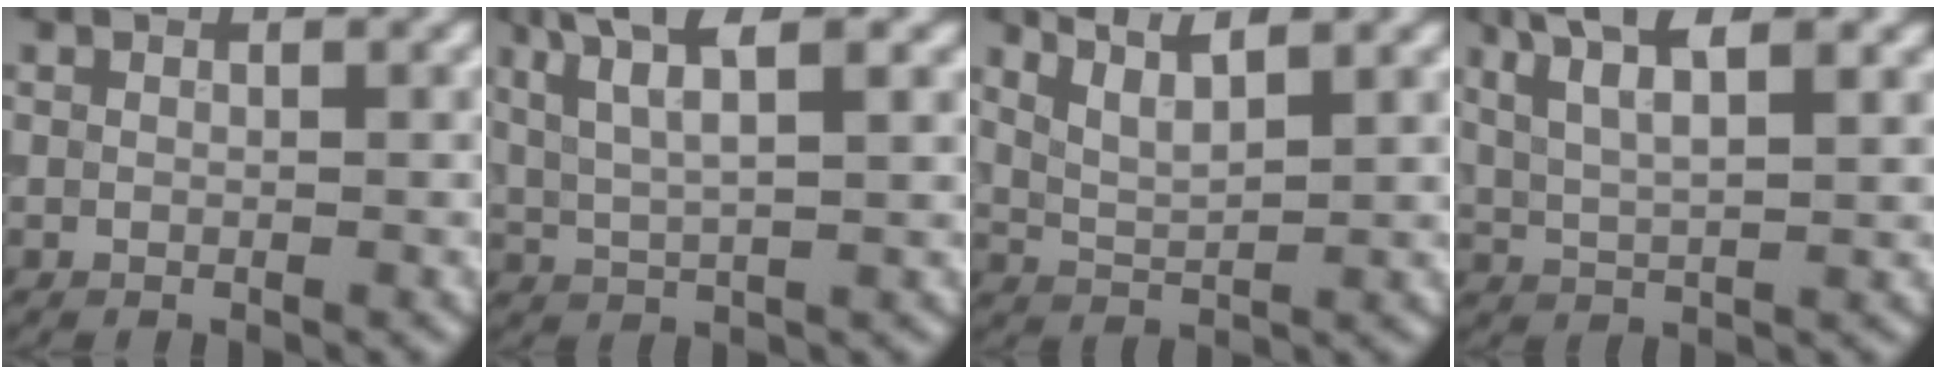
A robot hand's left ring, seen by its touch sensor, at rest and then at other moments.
{"total": 5.3, "force": [3.2, 1.0, 4.2], "torque": [-0.076, 0.017, 0.063]}
{"total": 3.6, "force": [3.0, 0.6, 1.8], "torque": [-0.036, 0.019, 0.057]}
{"total": 5.6, "force": [3.5, 1.5, 4.1], "torque": [-0.073, 0.028, 0.055]}